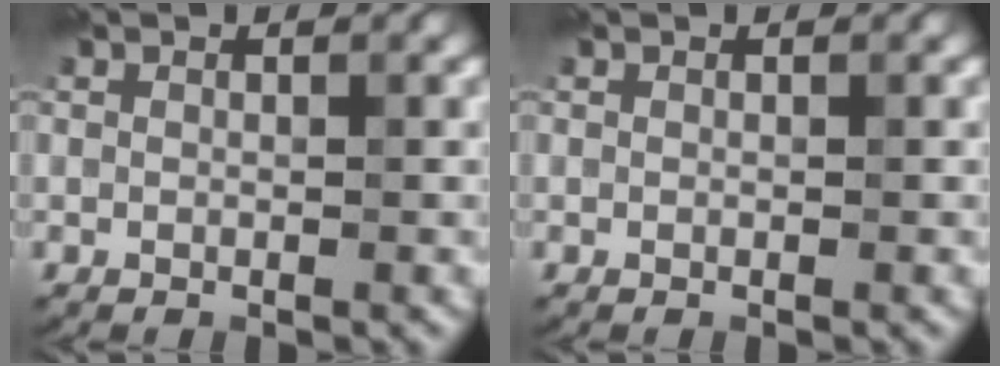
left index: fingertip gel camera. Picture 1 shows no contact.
{"total": 0.0}